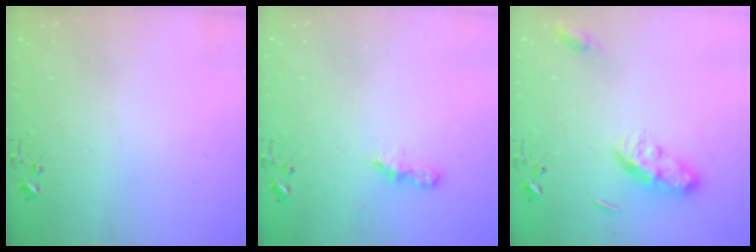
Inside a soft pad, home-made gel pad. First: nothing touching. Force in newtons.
{"total": 5.9, "press": 5.8, "slide": 0.7}
{"total": 9.3, "press": 9.3, "slide": 0.3}